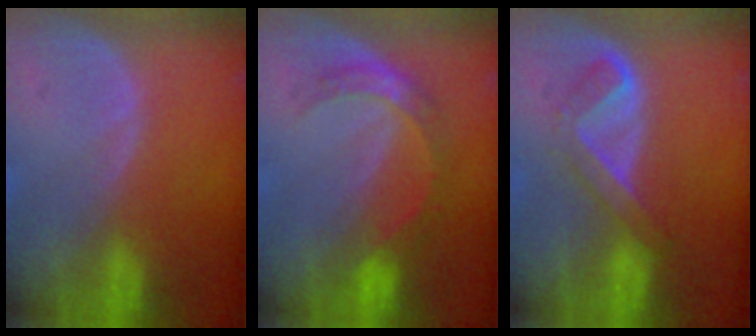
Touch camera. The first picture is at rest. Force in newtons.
{"total": 5.3, "press": 4.8, "slide": 2.2}
{"total": 5.2, "press": 4.4, "slide": 2.9}